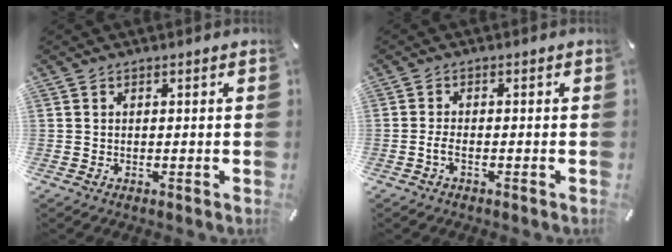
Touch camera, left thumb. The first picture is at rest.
{"total": 2.4, "force": [-1.1, 0.9, 1.9], "torque": [-0.040, 0.002, -0.022]}